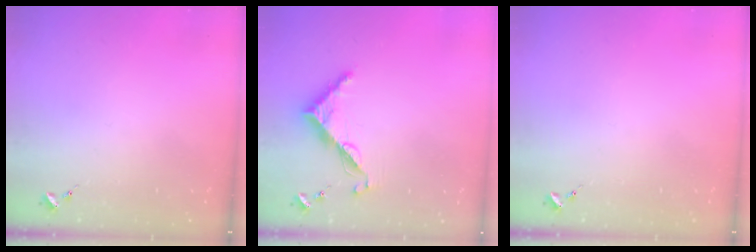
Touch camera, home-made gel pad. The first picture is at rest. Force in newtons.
{"total": 7.5, "press": 7.4, "slide": 0.6}
{"total": 0.0}